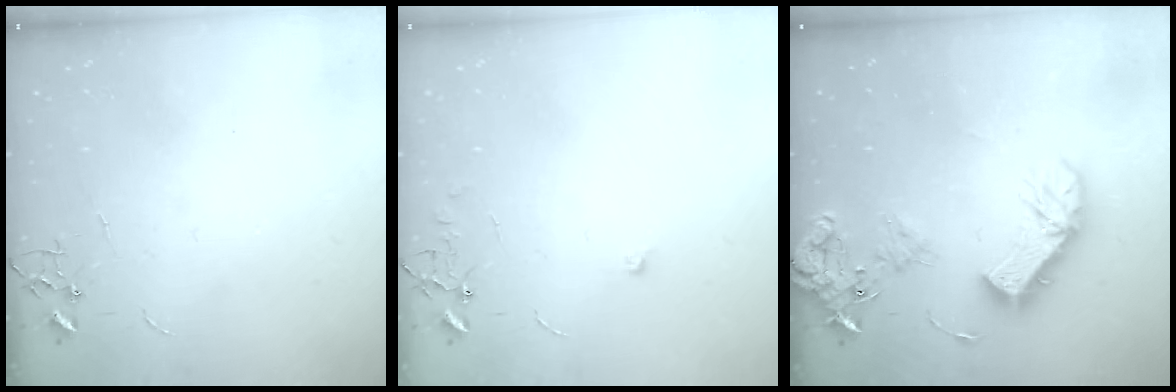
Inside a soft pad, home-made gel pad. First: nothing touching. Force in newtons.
{"total": 6.2, "press": 6.1, "slide": 0.7}
{"total": 15.8, "press": 15.7, "slide": 1.8}